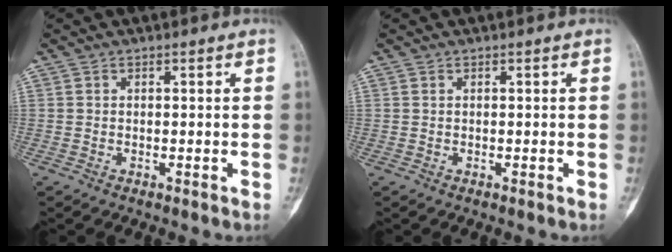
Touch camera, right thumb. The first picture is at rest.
{"total": 0.0}